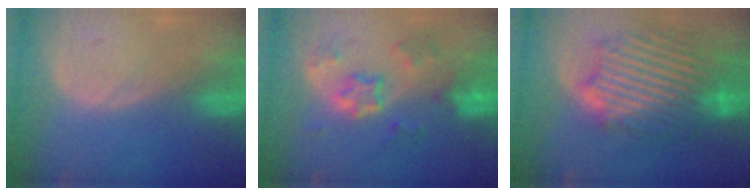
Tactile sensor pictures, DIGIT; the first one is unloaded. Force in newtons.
{"total": 7.1, "press": 6.3, "slide": 3.4}
{"total": 13.2, "press": 13.2, "slide": 1.0}